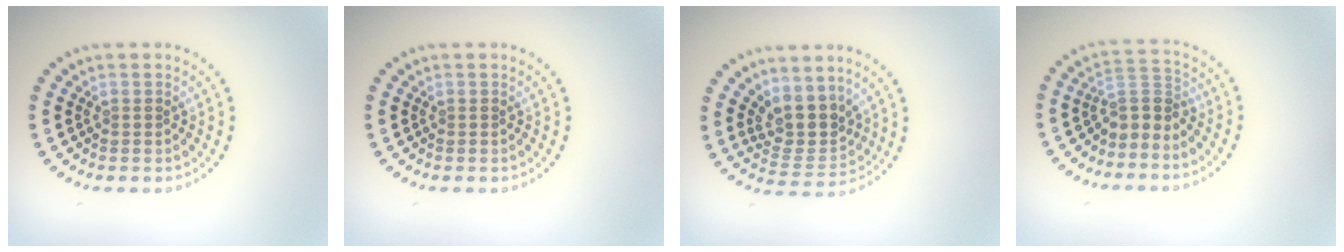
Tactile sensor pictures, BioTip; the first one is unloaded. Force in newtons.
{"total": 0.0}
{"total": 3.8, "press": 3.0, "slide": 2.3}
{"total": 2.7, "press": 2.0, "slide": 1.9}